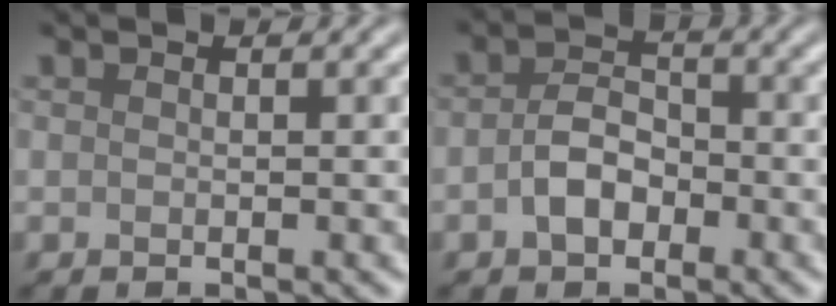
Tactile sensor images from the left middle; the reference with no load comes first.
{"total": 3.2, "force": [-1.1, 2.1, 2.1], "torque": [-0.040, 0.004, -0.024]}